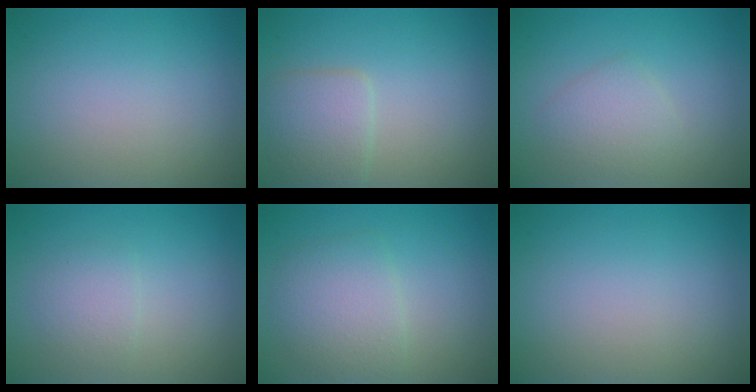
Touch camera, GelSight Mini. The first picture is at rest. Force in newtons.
{"total": 2.9, "press": 2.9, "slide": 0.0}
{"total": 2.2, "press": 2.2, "slide": 0.1}
{"total": 2.9, "press": 2.9, "slide": 0.2}
{"total": 3.4, "press": 3.4, "slide": 0.1}
{"total": 0.0}